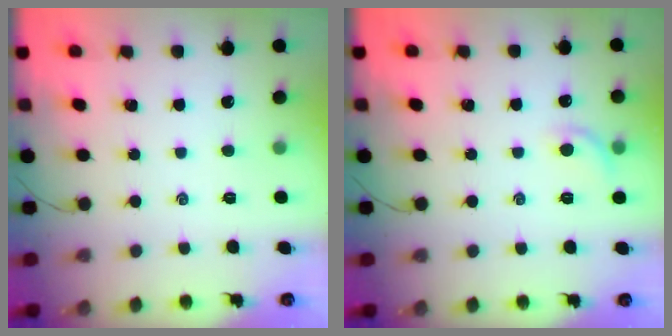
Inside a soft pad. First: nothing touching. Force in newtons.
{"total": 6.1, "press": 6.0, "slide": 1.4}